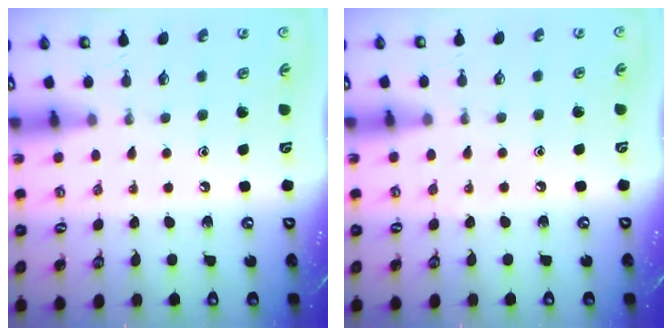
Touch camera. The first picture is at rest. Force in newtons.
{"total": 3.0, "press": 2.9, "slide": 0.3}